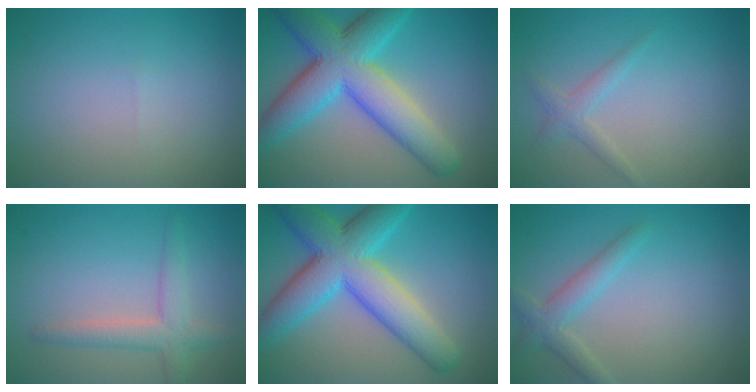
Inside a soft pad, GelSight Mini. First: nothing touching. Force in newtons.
{"total": 9.8, "press": 9.8, "slide": 0.4}
{"total": 1.6, "press": 1.6, "slide": 0.1}
{"total": 3.2, "press": 3.2, "slide": 0.2}
{"total": 9.8, "press": 9.8, "slide": 0.4}
{"total": 2.5, "press": 2.5, "slide": 0.1}